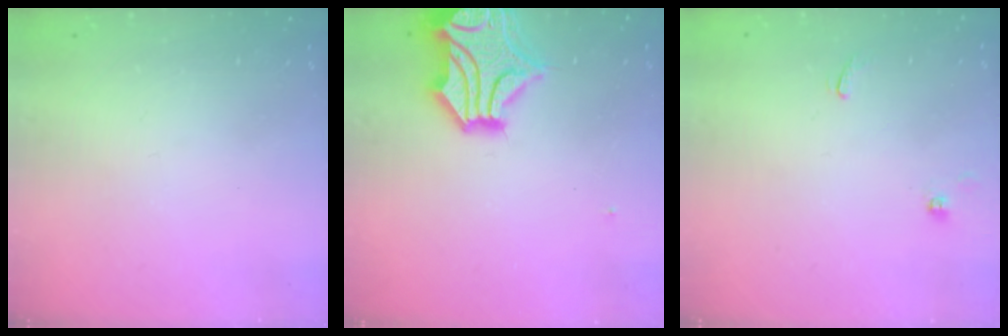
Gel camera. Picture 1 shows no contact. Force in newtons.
{"total": 6.6, "press": 6.2, "slide": 2.1}
{"total": 0.5, "press": 0.4, "slide": 0.4}